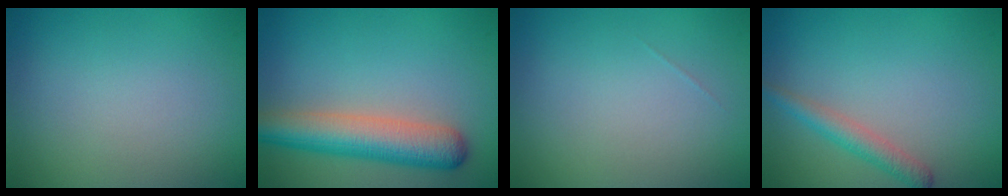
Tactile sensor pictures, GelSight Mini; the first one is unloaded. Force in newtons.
{"total": 6.0, "press": 6.0, "slide": 0.2}
{"total": 0.0}
{"total": 2.2, "press": 2.2, "slide": 0.1}